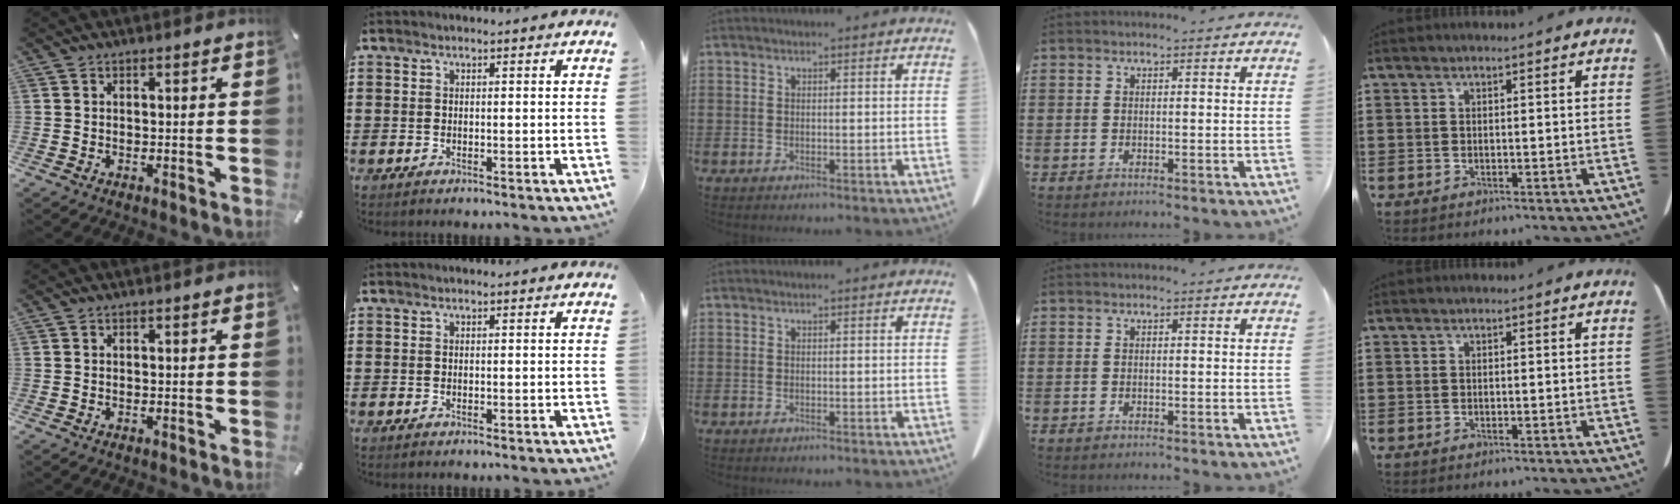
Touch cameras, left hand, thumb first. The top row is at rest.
{}